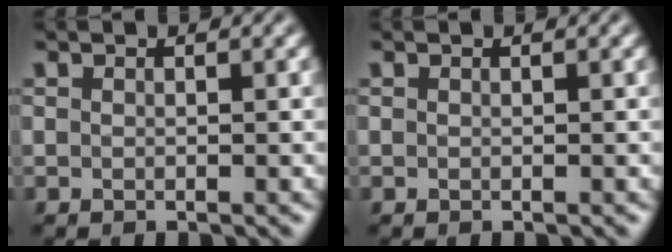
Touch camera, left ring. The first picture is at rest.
{"total": 0.0}